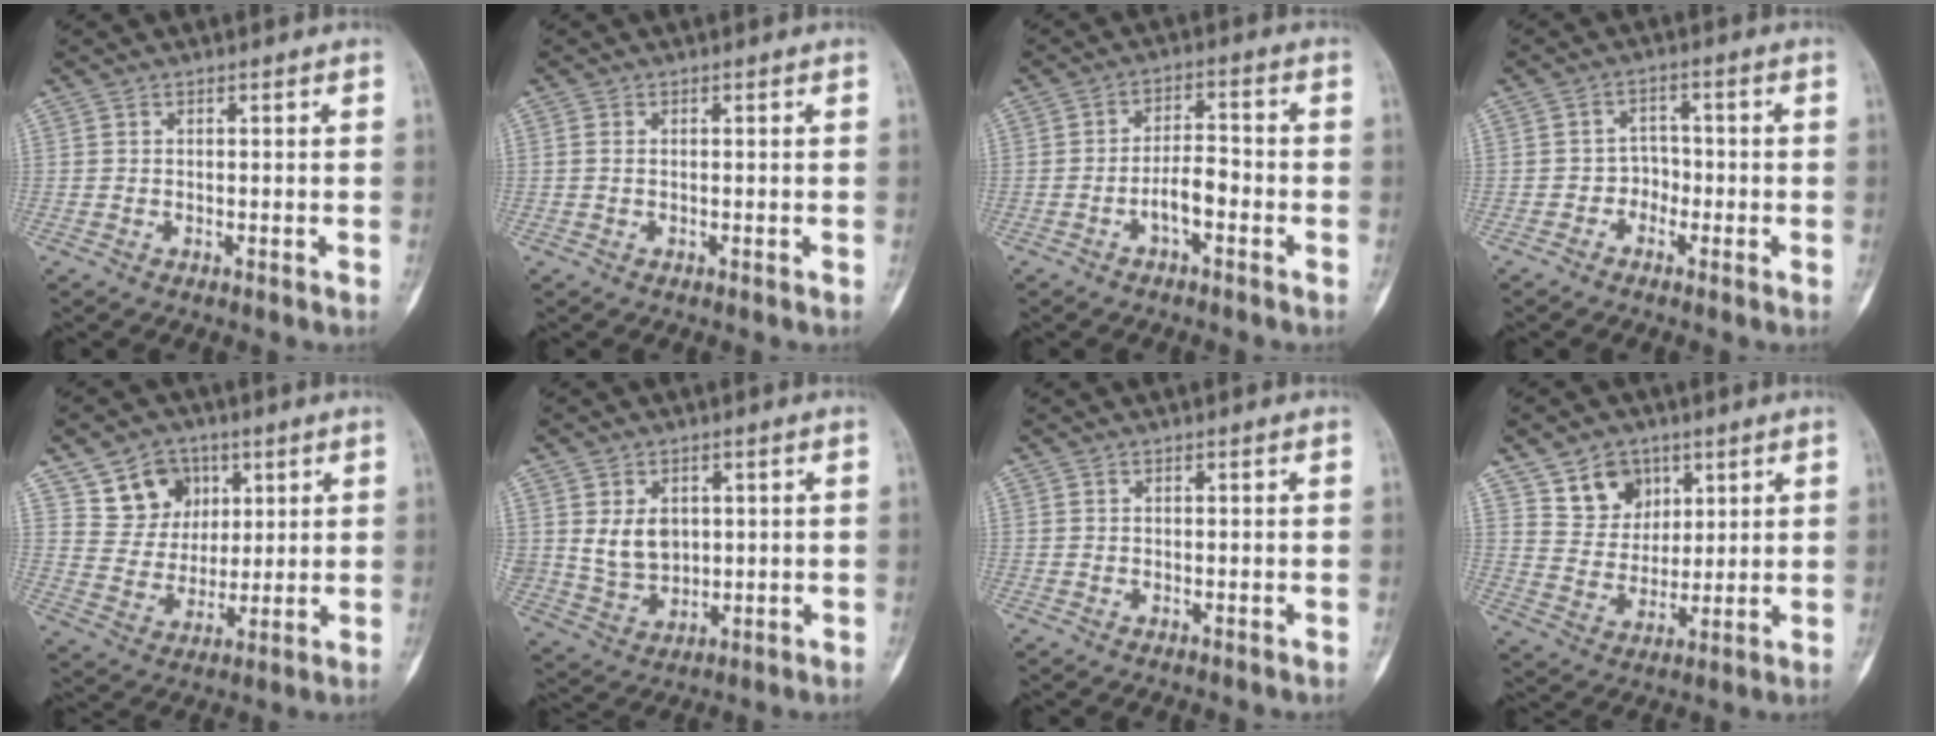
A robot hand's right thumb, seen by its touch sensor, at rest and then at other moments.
{"total": 0.7, "force": [0.0, 0.4, 0.5], "torque": [-0.014, 0.000, 0.002]}
{"total": 5.3, "force": [-2.2, 2.2, 4.3], "torque": [-0.069, 0.028, -0.039]}
{"total": 3.1, "force": [-1.5, 2.6, 0.8], "torque": [0.015, 0.017, -0.038]}
{"total": 10.8, "force": [5.4, 8.7, 3.4], "torque": [-0.018, -0.026, 0.101]}
{"total": 7.6, "force": [1.8, 5.8, 4.7], "torque": [-0.062, -0.014, 0.049]}
{"total": 0.0}
{"total": 9.3, "force": [5.2, 7.2, 2.9], "torque": [-0.016, -0.031, 0.100]}